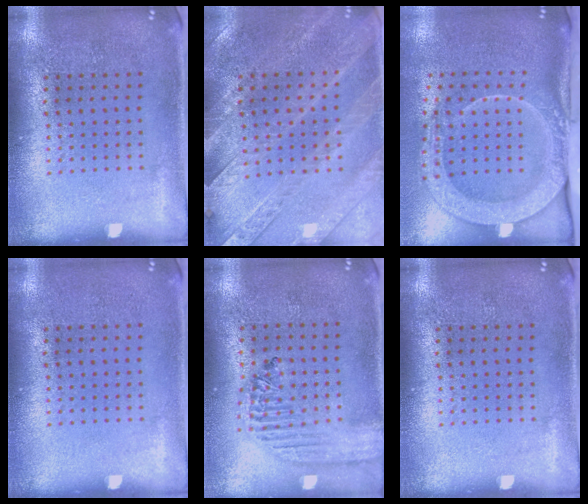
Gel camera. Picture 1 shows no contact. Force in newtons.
{"total": 2.9, "press": 2.7, "slide": 1.1}
{"total": 2.8, "press": 2.1, "slide": 1.9}
{"total": 0.0}
{"total": 1.9, "press": 1.7, "slide": 0.7}
{"total": 0.0}